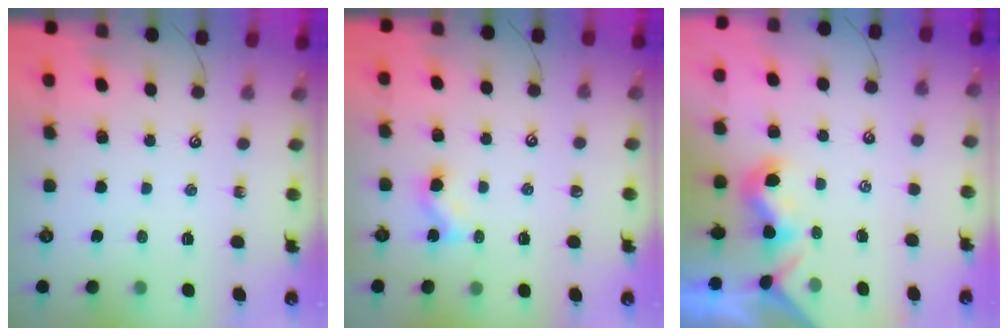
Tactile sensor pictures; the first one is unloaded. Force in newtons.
{"total": 3.6, "press": 3.6, "slide": 0.5}
{"total": 0.6, "press": 0.4, "slide": 0.5}